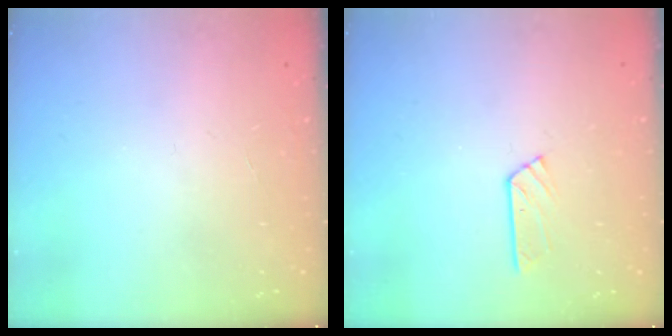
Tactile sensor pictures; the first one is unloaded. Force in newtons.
{"total": 3.9, "press": 3.9, "slide": 0.5}